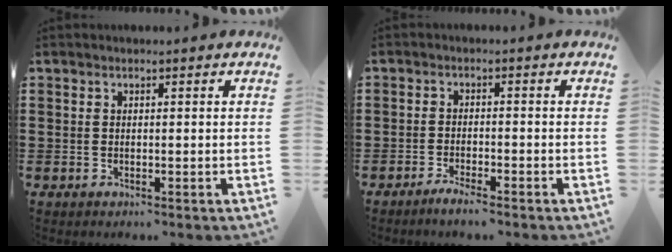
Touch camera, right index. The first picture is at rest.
{"total": 2.0, "force": [-1.9, -0.1, 0.7], "torque": [-0.012, 0.002, -0.034]}